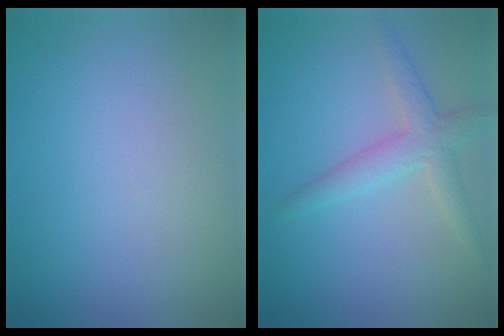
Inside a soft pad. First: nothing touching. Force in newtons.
{"total": 2.8, "press": 2.8, "slide": 0.1}